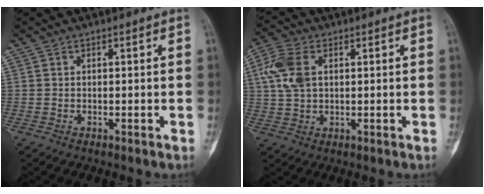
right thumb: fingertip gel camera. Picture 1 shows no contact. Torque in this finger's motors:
{"motor_torque": [-0.96, 0.21, 0.28, 0.49, 0.02]}